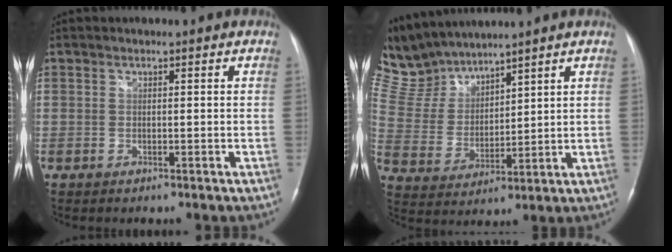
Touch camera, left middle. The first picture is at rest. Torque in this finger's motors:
{"motor_torque": [-0.19, -0.81, -0.05, -0.06]}